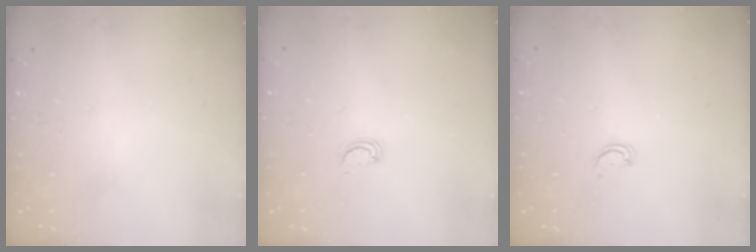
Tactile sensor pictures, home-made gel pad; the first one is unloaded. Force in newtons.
{"total": 2.5, "press": 2.5, "slide": 0.3}
{"total": 2.2, "press": 2.1, "slide": 0.4}